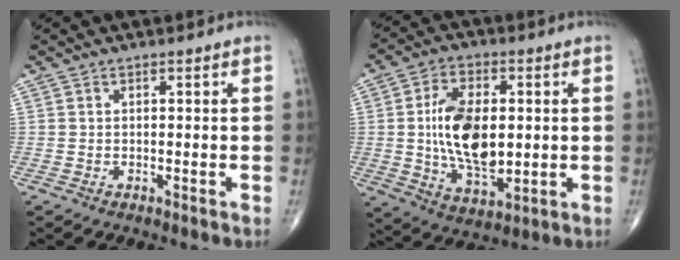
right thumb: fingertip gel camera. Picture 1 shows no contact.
{"total": 15.4, "force": [0.6, 8.4, 12.8], "torque": [-0.214, -0.009, 0.016]}